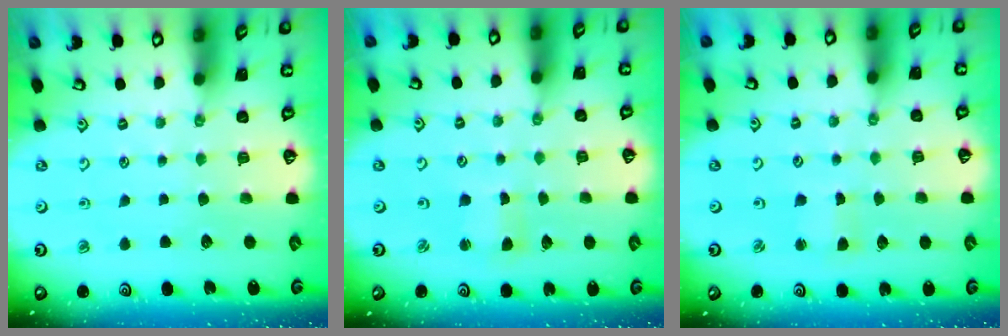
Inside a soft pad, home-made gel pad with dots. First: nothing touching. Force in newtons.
{"total": 1.3, "press": 1.2, "slide": 0.2}
{"total": 2.8, "press": 2.8, "slide": 0.2}